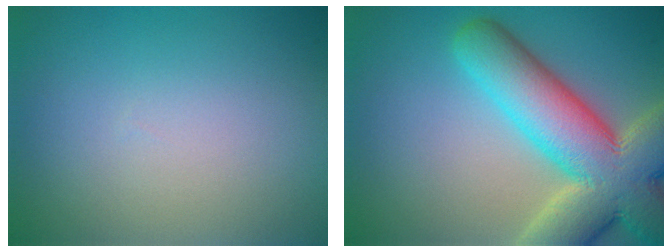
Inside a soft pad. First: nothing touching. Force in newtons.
{"total": 12.0, "press": 11.9, "slide": 1.0}